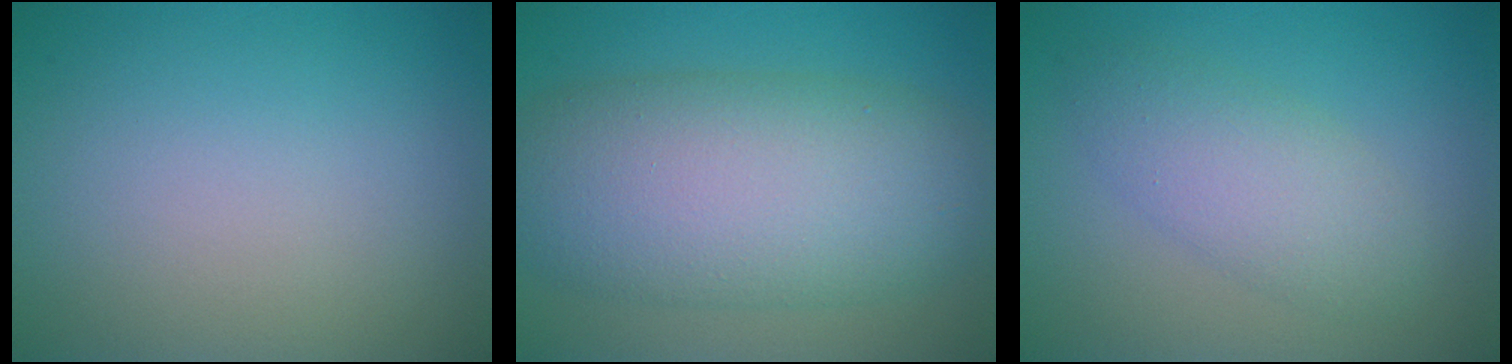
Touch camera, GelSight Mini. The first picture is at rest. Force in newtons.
{"total": 10.8, "press": 10.8, "slide": 0.3}
{"total": 3.8, "press": 3.8, "slide": 0.1}